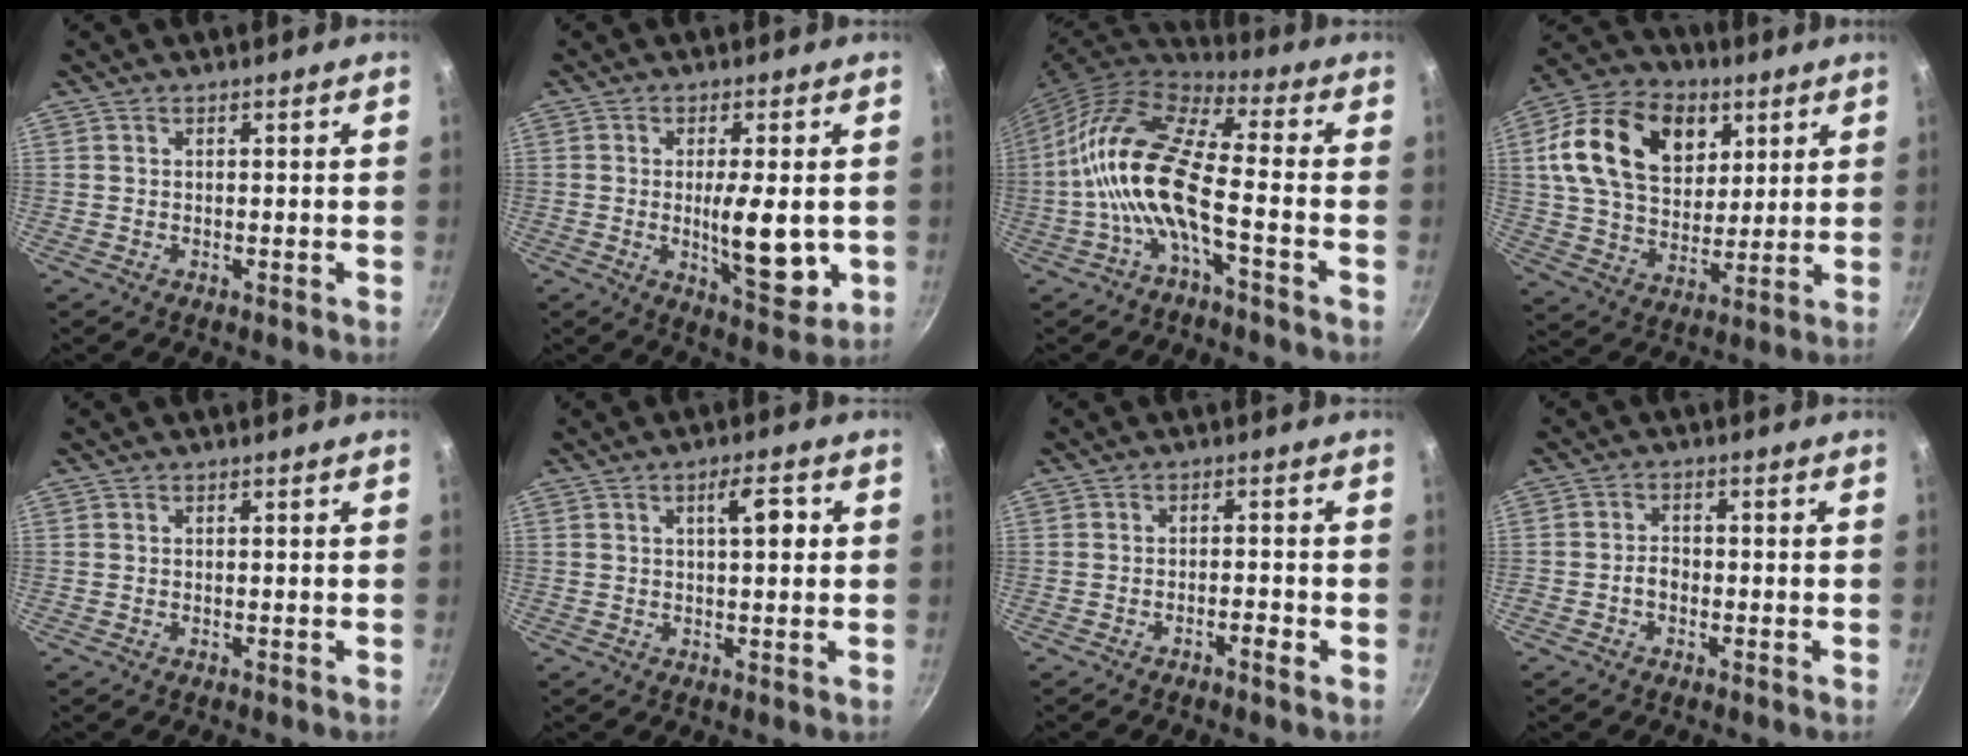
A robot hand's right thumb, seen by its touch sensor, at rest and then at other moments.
{"total": 11.3, "force": [-0.8, 3.8, 10.6], "torque": [-0.153, -0.016, -0.002]}
{"total": 15.2, "force": [-3.6, 5.0, 13.9], "torque": [-0.280, 0.041, -0.086]}
{"total": 21.1, "force": [7.2, 14.7, 13.4], "torque": [-0.215, -0.008, 0.118]}
{"total": 0.0}
{"total": 5.4, "force": [1.2, 1.7, 5.0], "torque": [-0.067, 0.002, 0.015]}
{"total": 2.4, "force": [-1.4, 0.5, 1.8], "torque": [-0.030, 0.013, -0.024]}
{"total": 2.4, "force": [-1.0, 1.7, 1.4], "torque": [-0.014, 0.017, -0.019]}